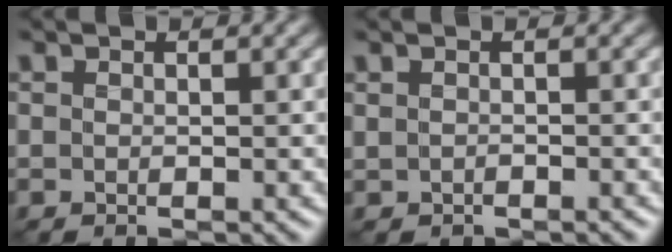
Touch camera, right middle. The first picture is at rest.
{"total": 0.5, "force": [-0.3, 0.4, 0.3], "torque": [-0.006, -0.002, -0.004]}